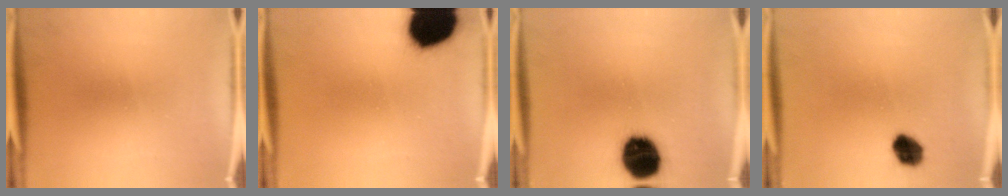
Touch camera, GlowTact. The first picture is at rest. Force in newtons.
{"total": 19.7}
{"total": 14.6}
{"total": 5.6}